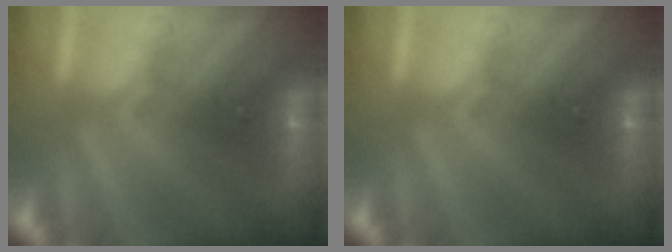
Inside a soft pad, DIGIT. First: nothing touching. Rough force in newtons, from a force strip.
{"total": 0.0}